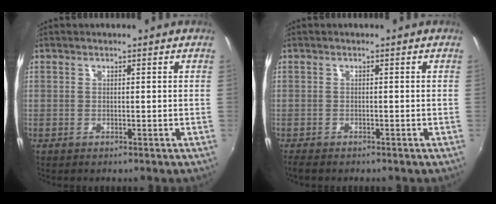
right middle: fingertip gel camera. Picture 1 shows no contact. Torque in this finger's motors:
{"motor_torque": [0.95, -1.19, 0.15, 0.05]}